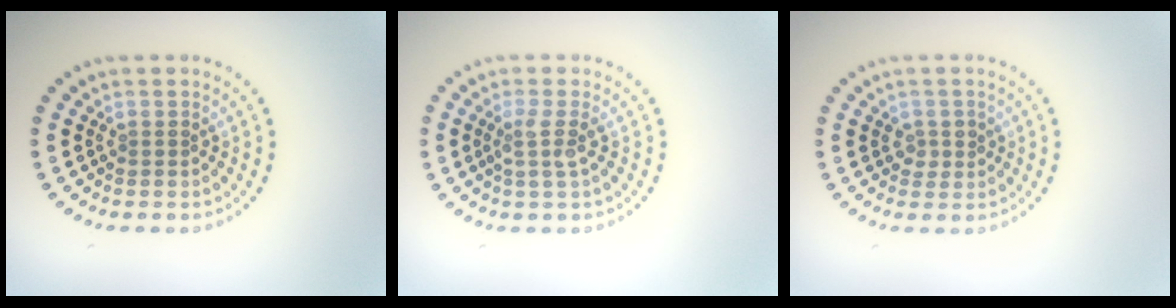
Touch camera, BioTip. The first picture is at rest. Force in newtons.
{"total": 1.8, "press": 1.3, "slide": 1.3}
{"total": 1.5, "press": 1.3, "slide": 0.6}